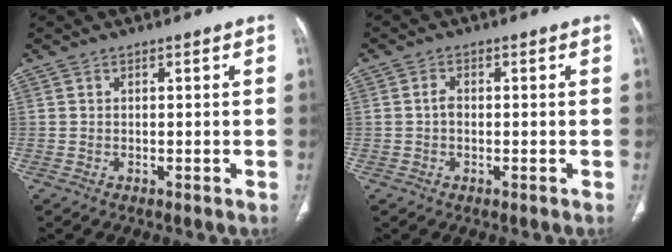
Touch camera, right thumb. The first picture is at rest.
{"total": 1.8, "force": [-0.2, 1.3, 1.3], "torque": [-0.023, 0.005, -0.005]}